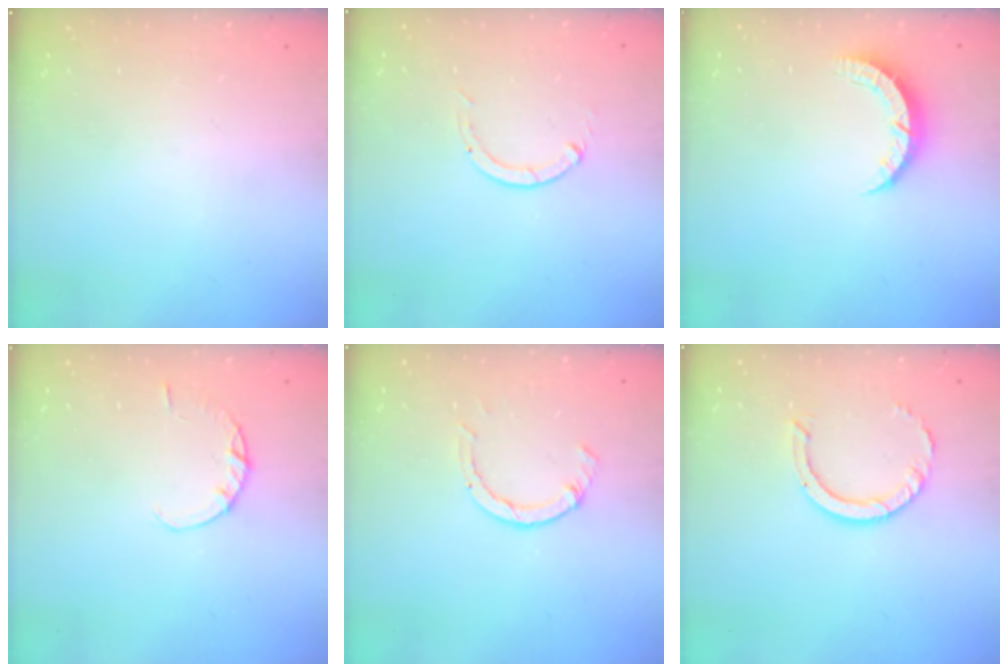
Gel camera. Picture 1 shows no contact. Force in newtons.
{"total": 0.0}
{"total": 4.4, "press": 4.4, "slide": 0.5}
{"total": 1.8, "press": 1.8, "slide": 0.3}
{"total": 2.3, "press": 2.3, "slide": 0.3}
{"total": 7.2, "press": 7.2, "slide": 0.5}